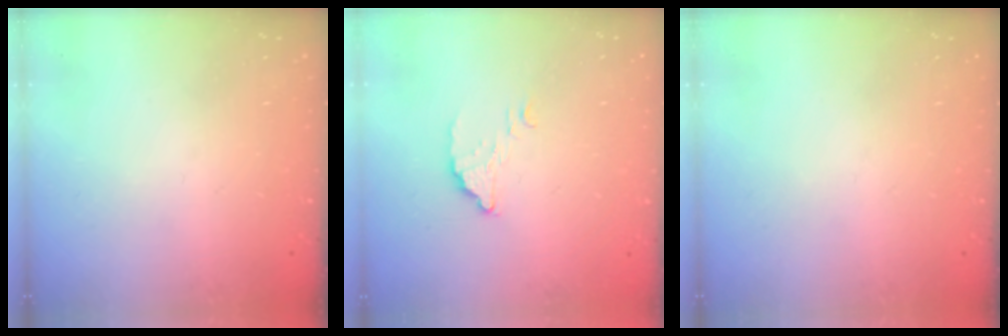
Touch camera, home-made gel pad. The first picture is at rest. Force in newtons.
{"total": 3.3, "press": 3.3, "slide": 0.1}
{"total": 0.0}